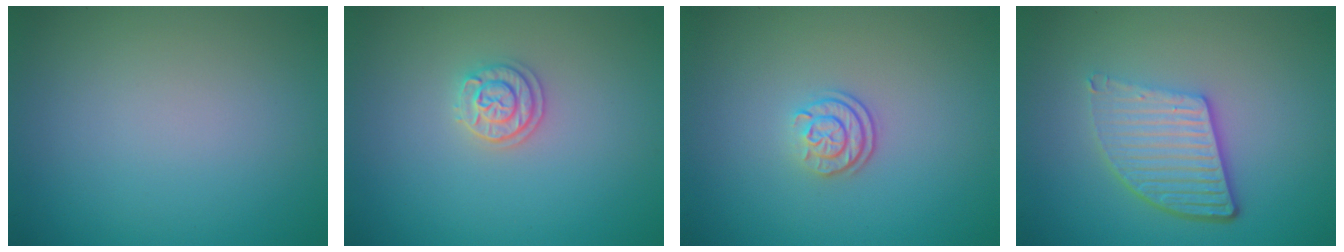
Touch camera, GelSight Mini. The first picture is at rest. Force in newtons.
{"total": 2.1, "press": 2.0, "slide": 0.6}
{"total": 2.3, "press": 1.7, "slide": 1.5}
{"total": 5.1, "press": 3.8, "slide": 3.5}